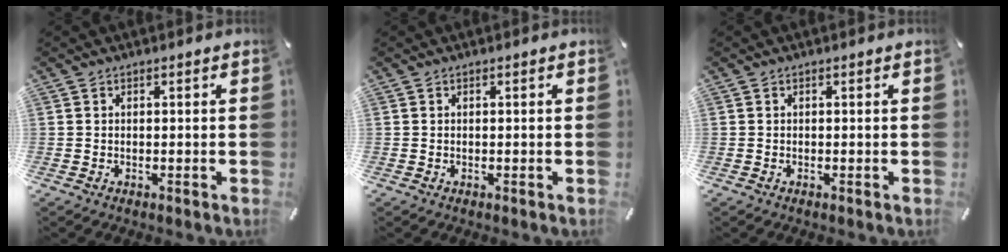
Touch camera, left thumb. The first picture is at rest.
{"total": 0.0}
{"total": 0.0}